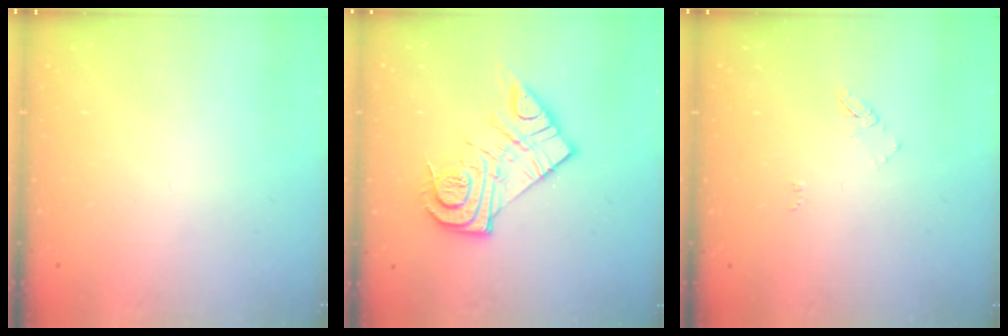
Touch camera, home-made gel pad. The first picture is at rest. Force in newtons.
{"total": 15.4, "press": 15.4, "slide": 1.3}
{"total": 4.3, "press": 4.3, "slide": 0.5}